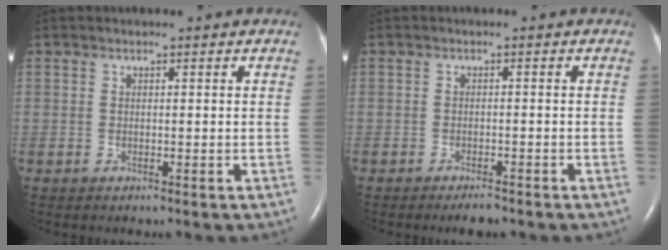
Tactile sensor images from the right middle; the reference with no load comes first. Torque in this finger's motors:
{"motor_torque": [-0.02, 0.03, 0.01, 0.00]}